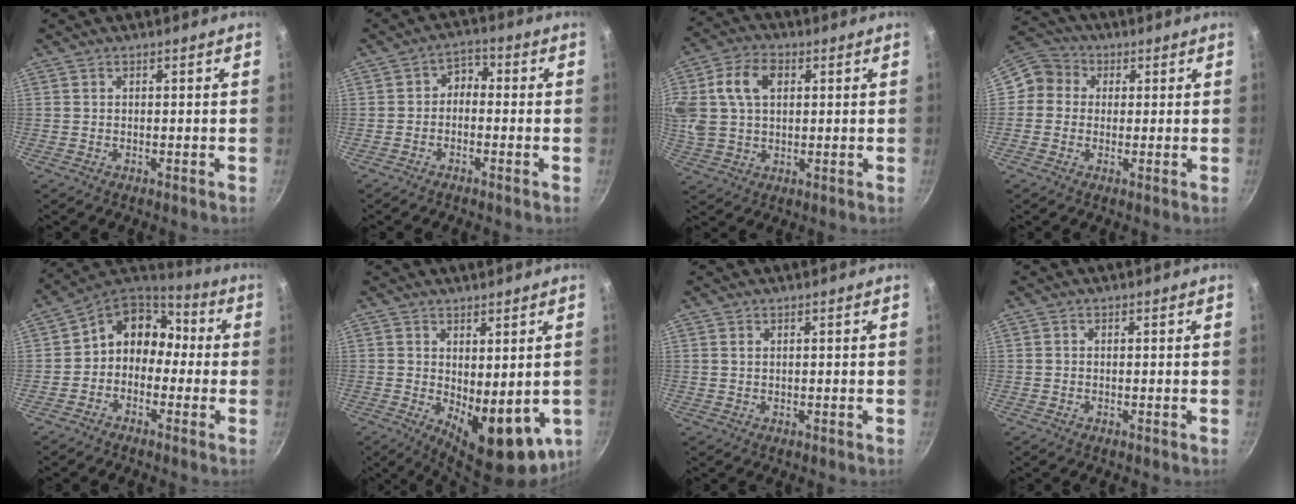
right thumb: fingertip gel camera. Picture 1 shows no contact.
{"total": 3.3, "force": [-1.1, 2.4, 1.9], "torque": [-0.020, 0.025, -0.028]}
{"total": 16.0, "force": [3.9, 11.2, 10.7], "torque": [-0.230, 0.027, 0.069]}
{"total": 6.6, "force": [0.5, 6.2, 2.0], "torque": [0.001, 0.016, -0.013]}
{"total": 10.8, "force": [-1.1, 9.0, 5.9], "torque": [-0.056, 0.055, -0.041]}
{"total": 11.9, "force": [-0.2, 5.7, 10.5], "torque": [-0.124, -0.023, 0.013]}
{"total": 0.7, "force": [0.4, 0.5, 0.5], "torque": [-0.009, 0.002, 0.007]}
{"total": 0.0}